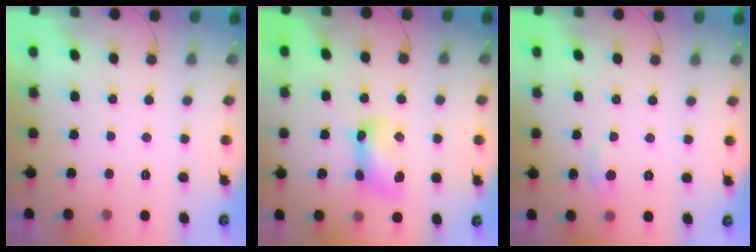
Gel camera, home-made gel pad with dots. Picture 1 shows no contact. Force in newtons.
{"total": 10.4, "press": 10.4, "slide": 0.2}
{"total": 5.0, "press": 5.0, "slide": 0.7}